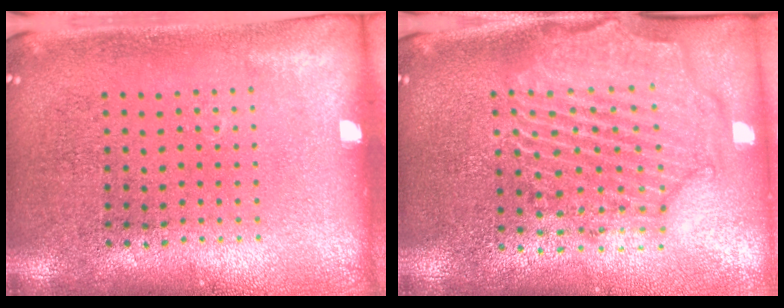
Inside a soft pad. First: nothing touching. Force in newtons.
{"total": 2.3, "press": 2.2, "slide": 0.9}